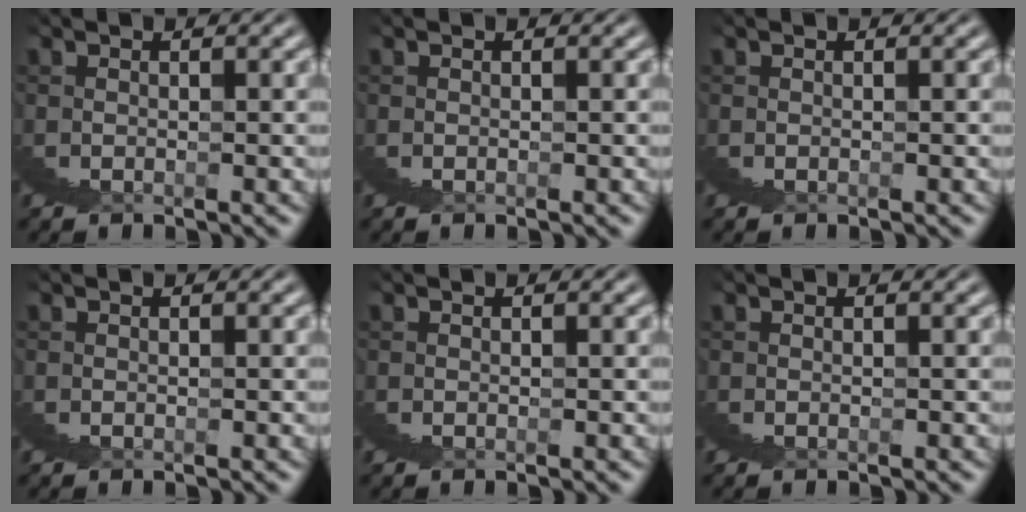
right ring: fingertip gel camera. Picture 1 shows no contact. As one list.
[{"total": 0.0}, {"total": 0.0}, {"total": 0.0}, {"total": 0.0}, {"total": 0.0}]